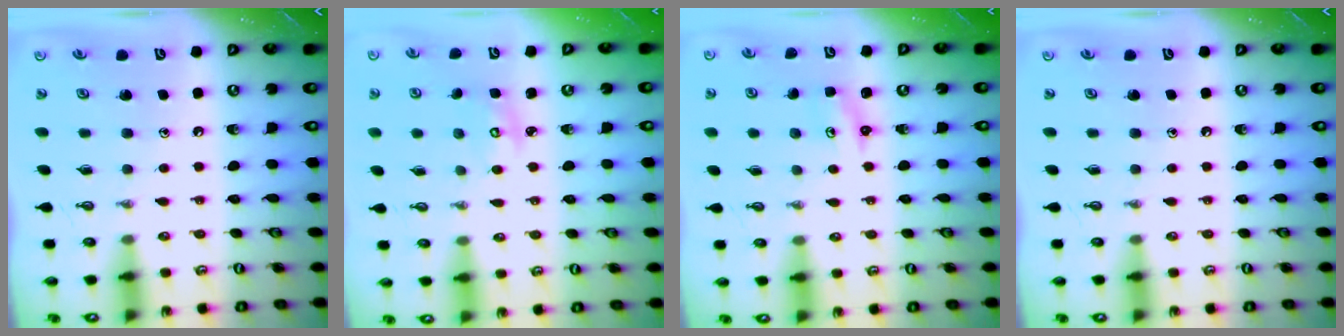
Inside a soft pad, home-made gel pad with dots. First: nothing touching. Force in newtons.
{"total": 2.6, "press": 2.6, "slide": 0.2}
{"total": 2.3, "press": 2.3, "slide": 0.2}
{"total": 0.0}